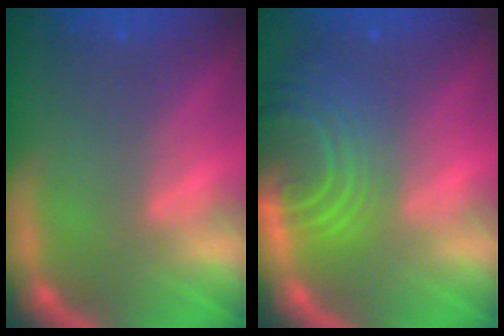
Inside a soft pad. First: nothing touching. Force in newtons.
{"total": 9.0}